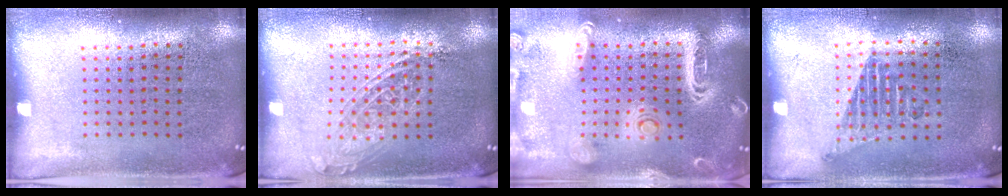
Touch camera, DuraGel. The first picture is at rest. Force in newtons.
{"total": 1.6, "press": 1.3, "slide": 0.8}
{"total": 2.8, "press": 2.4, "slide": 1.4}
{"total": 1.2, "press": 1.0, "slide": 0.6}